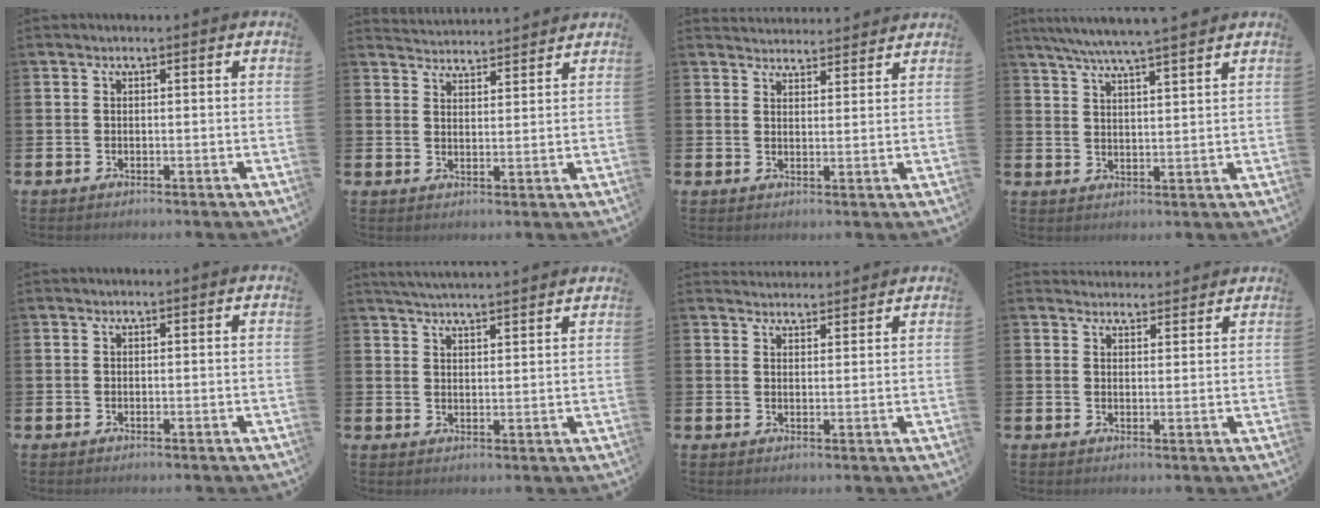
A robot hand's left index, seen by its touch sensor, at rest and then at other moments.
{"total": 3.7, "force": [3.7, 0.2, -0.5], "torque": [0.002, -0.026, 0.068]}
{"total": 3.4, "force": [3.3, 0.6, -0.2], "torque": [-0.001, -0.019, 0.062]}
{"total": 6.2, "force": [5.8, -0.4, 2.2], "torque": [-0.064, -0.023, 0.103]}
{"total": 0.0}
{"total": 3.9, "force": [3.9, -0.4, 0.2], "torque": [-0.018, -0.016, 0.072]}
{"total": 2.8, "force": [2.7, 0.6, -0.2], "torque": [0.000, -0.013, 0.049]}
{"total": 3.0, "force": [2.9, 0.6, -0.2], "torque": [0.008, -0.019, 0.052]}